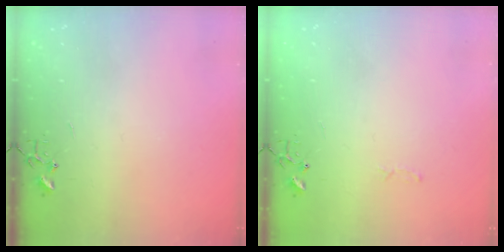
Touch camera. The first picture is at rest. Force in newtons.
{"total": 2.8, "press": 2.8, "slide": 0.4}